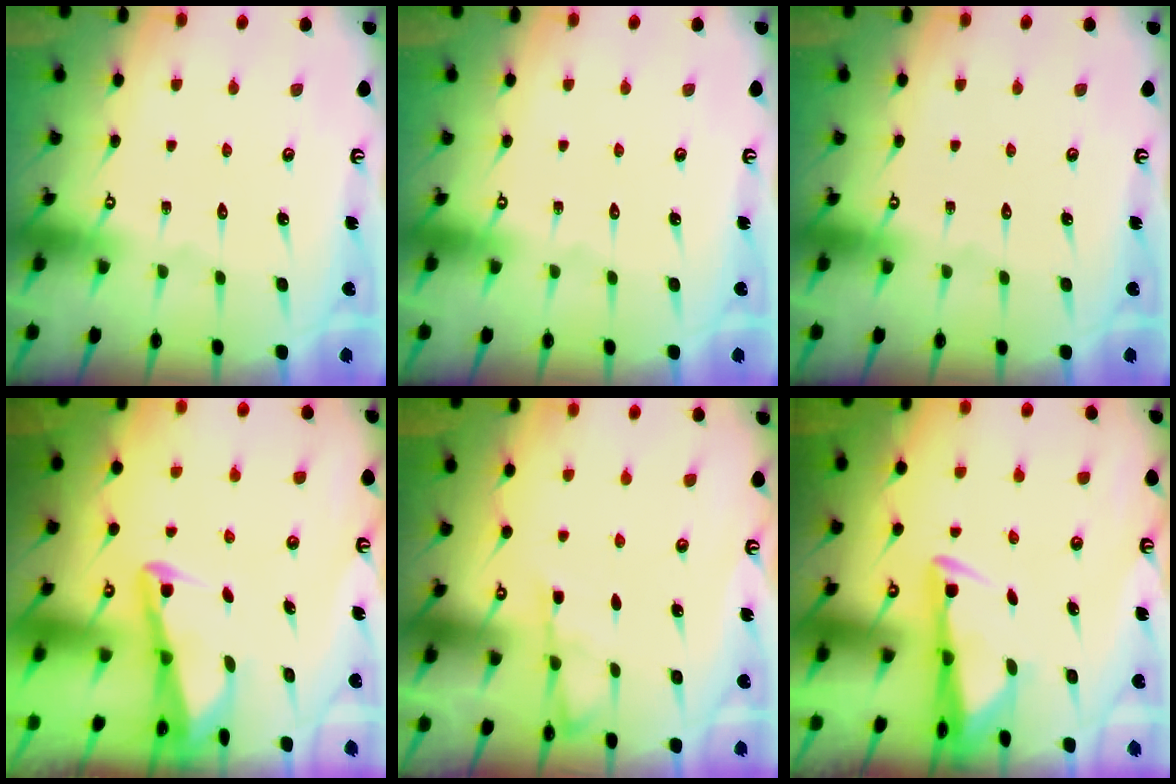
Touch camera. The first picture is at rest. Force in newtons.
{"total": 0.0}
{"total": 0.0}
{"total": 3.0, "press": 3.0, "slide": 0.3}
{"total": 2.2, "press": 2.2, "slide": 0.3}
{"total": 2.9, "press": 2.8, "slide": 0.9}